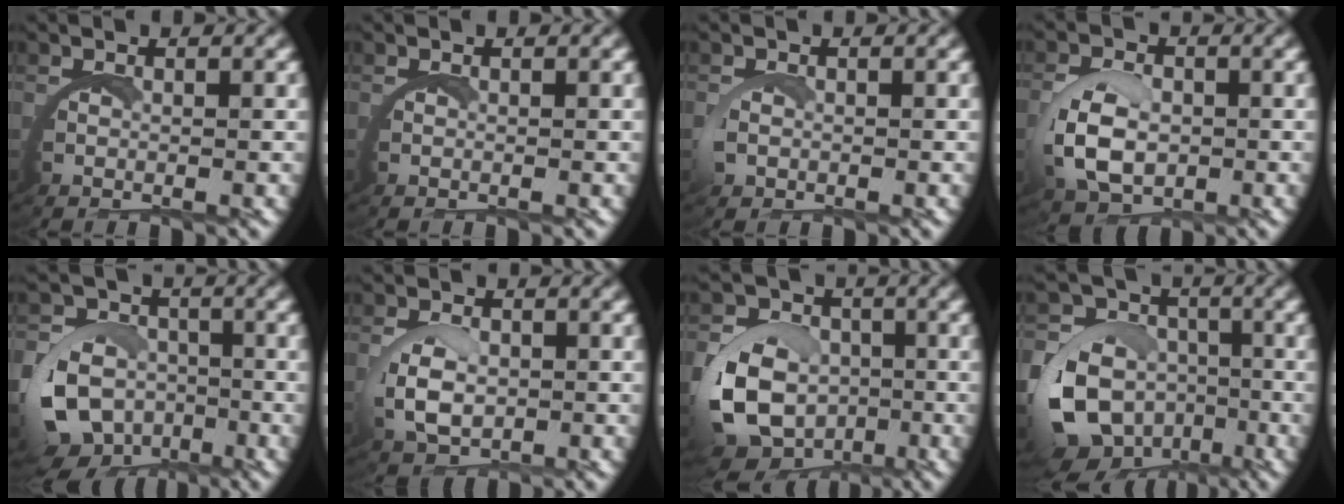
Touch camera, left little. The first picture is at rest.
{"total": 0.0}
{"total": 0.8, "force": [0.3, 0.5, 0.5], "torque": [-0.032, -0.008, 0.006]}
{"total": 4.7, "force": [0.2, 3.2, 3.4], "torque": [-0.091, -0.009, 0.009]}
{"total": 8.3, "force": [-3.1, 7.3, 2.6], "torque": [-0.065, -0.045, -0.049]}
{"total": 3.4, "force": [0.4, 2.3, 2.5], "torque": [-0.069, -0.010, 0.014]}
{"total": 8.7, "force": [-2.8, 7.4, 3.7], "torque": [-0.096, -0.040, -0.043]}
{"total": 10.9, "force": [-3.6, 9.6, 4.0], "torque": [-0.099, -0.055, -0.057]}